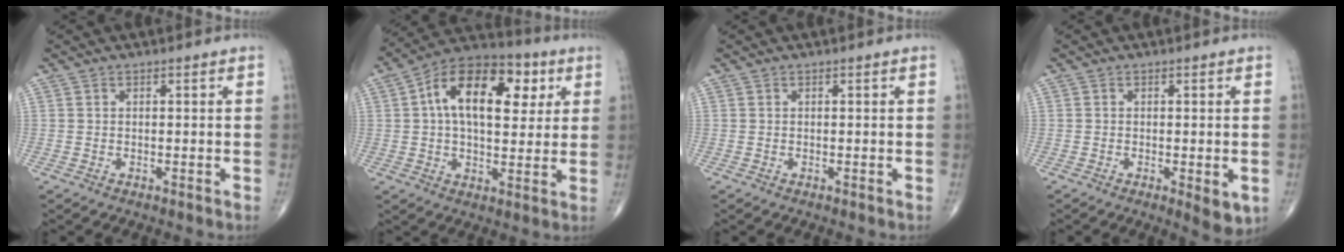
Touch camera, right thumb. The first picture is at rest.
{"total": 18.7, "force": [5.0, 10.6, 14.5], "torque": [-0.198, 0.015, 0.068]}
{"total": 0.0}
{"total": 4.4, "force": [-1.2, 1.5, 3.9], "torque": [-0.052, -0.011, -0.016]}